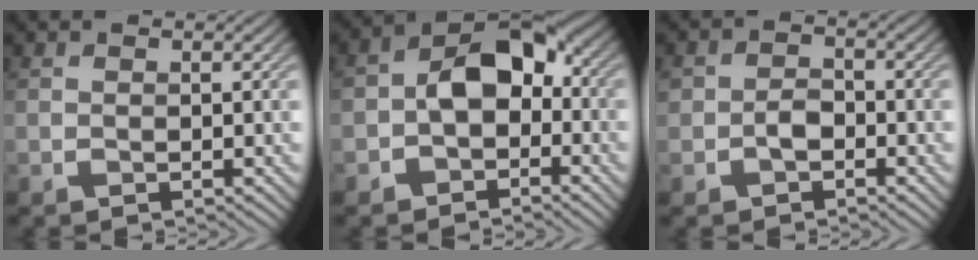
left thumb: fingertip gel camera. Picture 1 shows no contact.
{"total": 7.2, "force": [-1.3, 4.8, 5.2], "torque": [-0.070, 0.013, -0.038]}
{"total": 2.1, "force": [-0.9, 1.5, 1.0], "torque": [-0.015, 0.009, -0.022]}